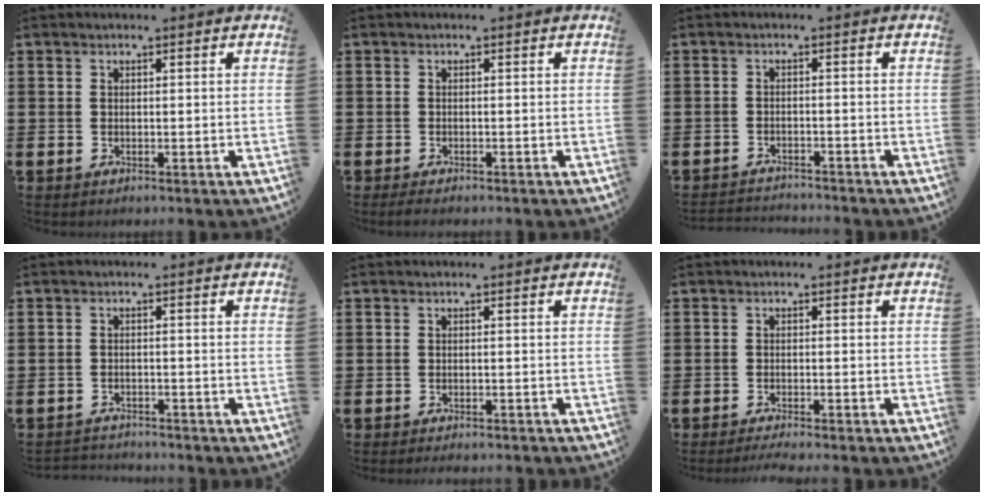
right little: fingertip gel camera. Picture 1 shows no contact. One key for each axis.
{"total": 0.8, "fx": -0.5, "fy": 0.2, "fz": 0.5, "tx": -0.011, "ty": -0.002, "tz": -0.011}
{"total": 1.8, "fx": -1.8, "fy": 0.0, "fz": -0.2, "tx": -0.003, "ty": 0.001, "tz": -0.039}
{"total": 1.6, "fx": -1.6, "fy": 0.1, "fz": -0.2, "tx": -0.001, "ty": 0.002, "tz": -0.035}
{"total": 0.9, "fx": -0.9, "fy": 0.0, "fz": 0.0, "tx": -0.002, "ty": 0.000, "tz": -0.018}
{"total": 1.3, "fx": -1.2, "fy": -0.2, "fz": 0.4, "tx": -0.005, "ty": 0.000, "tz": -0.024}